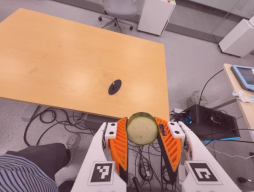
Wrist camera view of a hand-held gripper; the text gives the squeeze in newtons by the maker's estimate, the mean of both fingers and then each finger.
{"total": 11.5, "left": 10.7, "right": 12.3}